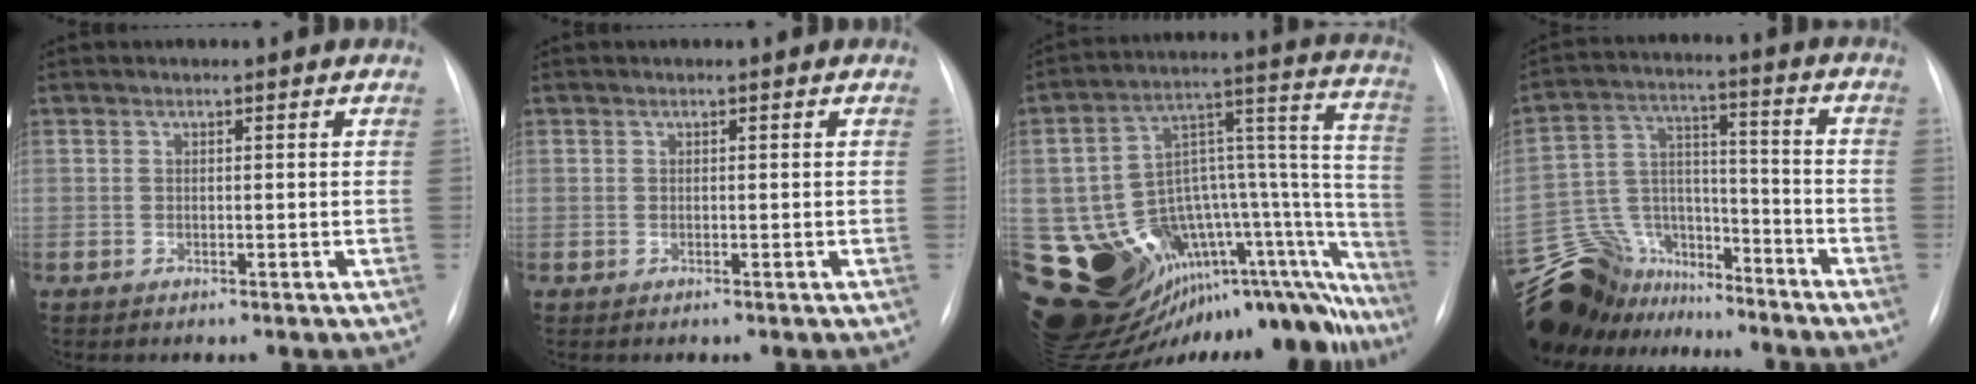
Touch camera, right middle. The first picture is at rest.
{"total": 0.0}
{"total": 31.4, "force": [-22.1, 13.2, 18.1], "torque": [-0.203, 0.076, -0.284]}
{"total": 17.7, "force": [-15.2, 8.2, 3.8], "torque": [-0.094, 0.056, -0.254]}